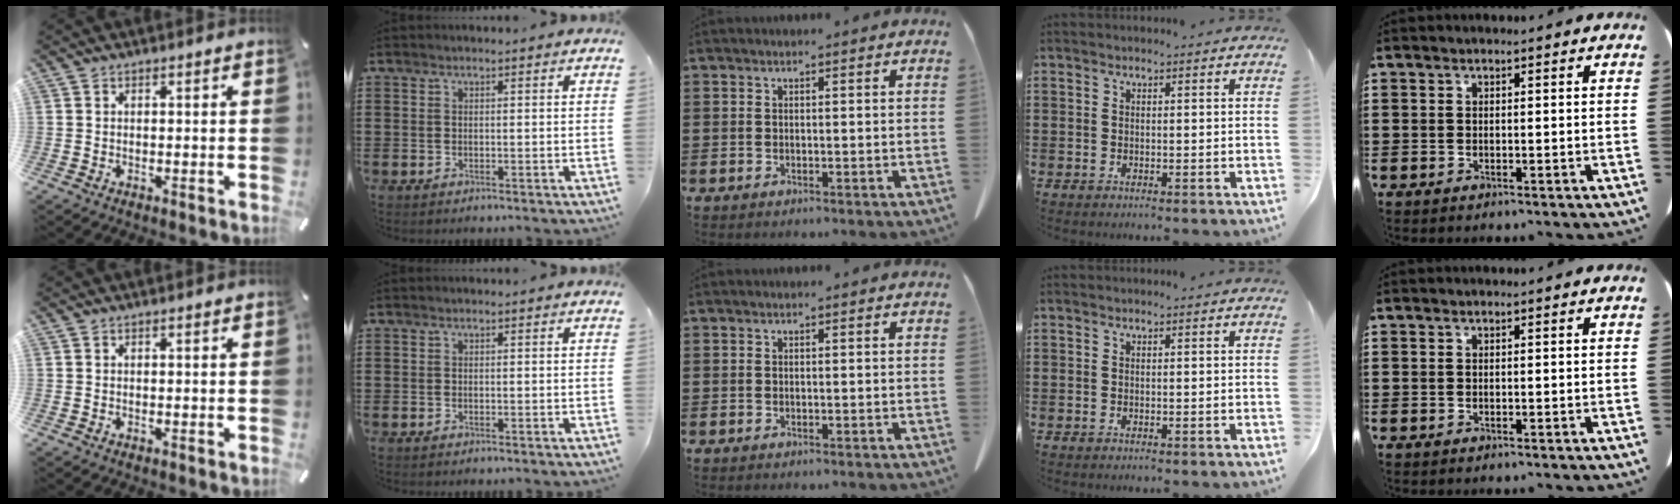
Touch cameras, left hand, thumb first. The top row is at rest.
{}